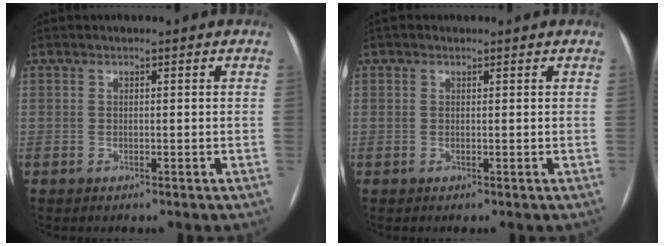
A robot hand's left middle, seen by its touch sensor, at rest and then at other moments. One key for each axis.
{"total": 0.7, "fx": 0.5, "fy": 0.4, "fz": 0.1, "tx": -0.008, "ty": 0.011, "tz": 0.008}